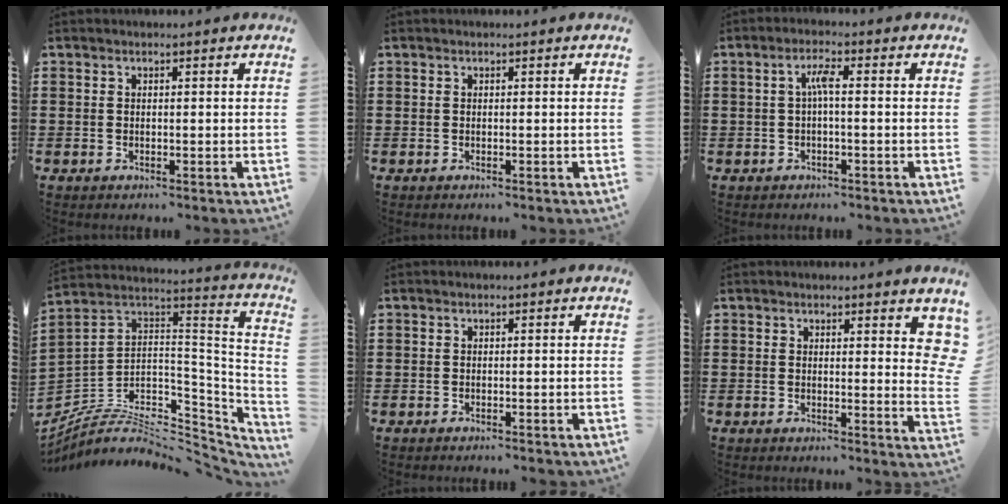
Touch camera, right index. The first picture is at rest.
{"total": 0.0}
{"total": 3.0, "force": [-0.1, 0.3, 3.0], "torque": [-0.059, 0.005, -0.007]}
{"total": 5.4, "force": [-3.6, 2.5, 3.2], "torque": [-0.075, -0.023, -0.070]}
{"total": 0.8, "force": [-0.7, 0.3, -0.1], "torque": [0.000, 0.003, -0.017]}
{"total": 2.3, "force": [1.7, 0.8, 1.4], "torque": [-0.009, -0.002, 0.027]}